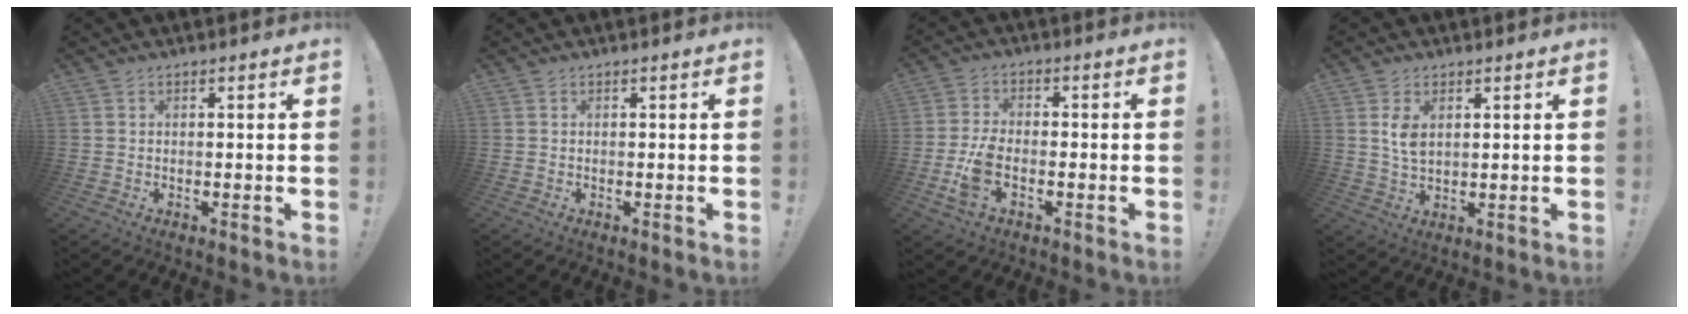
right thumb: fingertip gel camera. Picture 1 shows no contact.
{"total": 0.0}
{"total": 7.8, "force": [-2.4, 4.2, 6.1], "torque": [-0.122, -0.006, -0.041]}
{"total": 5.2, "force": [1.8, 2.9, 3.9], "torque": [-0.069, -0.009, 0.029]}